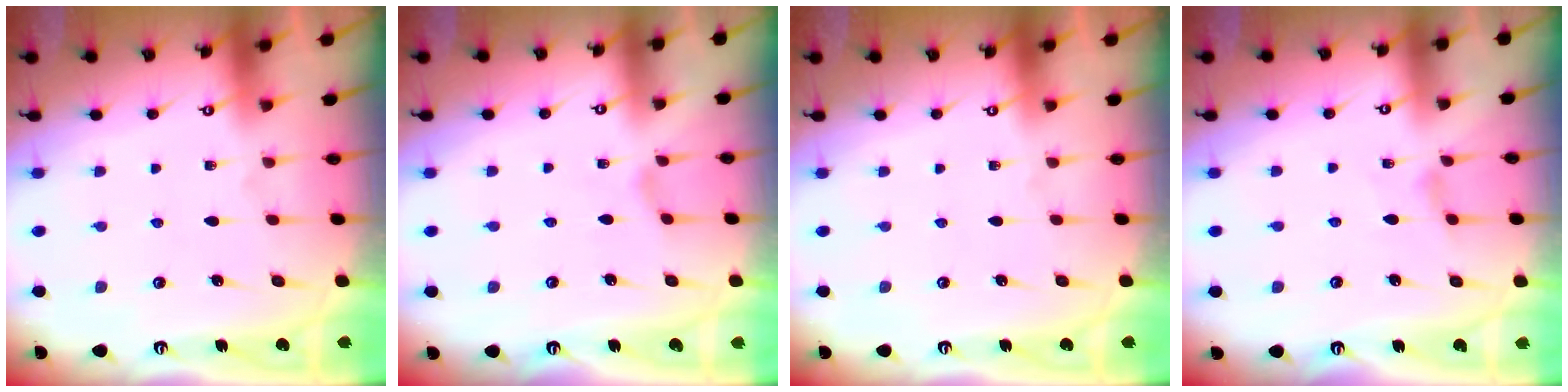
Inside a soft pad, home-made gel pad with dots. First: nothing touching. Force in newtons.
{"total": 0.8, "press": 0.7, "slide": 0.3}
{"total": 0.0}
{"total": 1.9, "press": 1.9, "slide": 0.4}